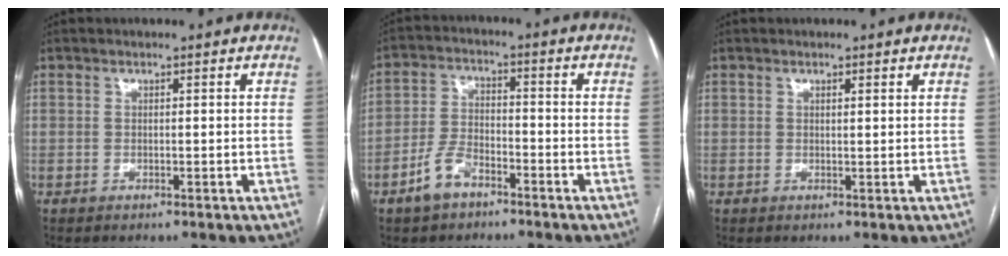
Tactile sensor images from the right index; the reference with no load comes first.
{"total": 6.0, "force": [-3.9, 2.9, 3.5], "torque": [-0.082, 0.008, -0.072]}
{"total": 0.7, "force": [0.5, 0.0, 0.5], "torque": [-0.008, 0.000, 0.007]}